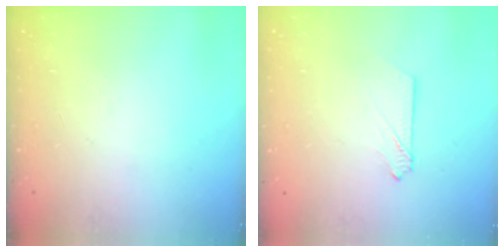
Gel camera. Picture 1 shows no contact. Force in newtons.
{"total": 2.2, "press": 2.1, "slide": 0.3}